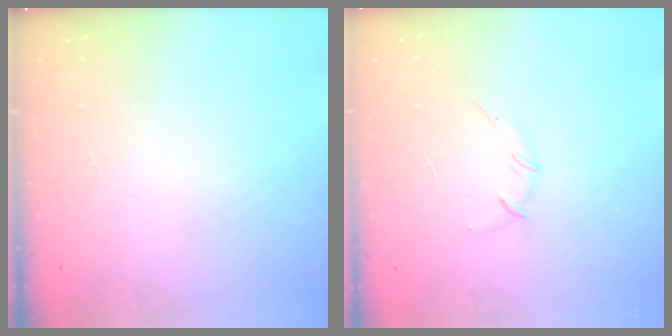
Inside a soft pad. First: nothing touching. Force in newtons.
{"total": 3.0, "press": 2.9, "slide": 0.8}